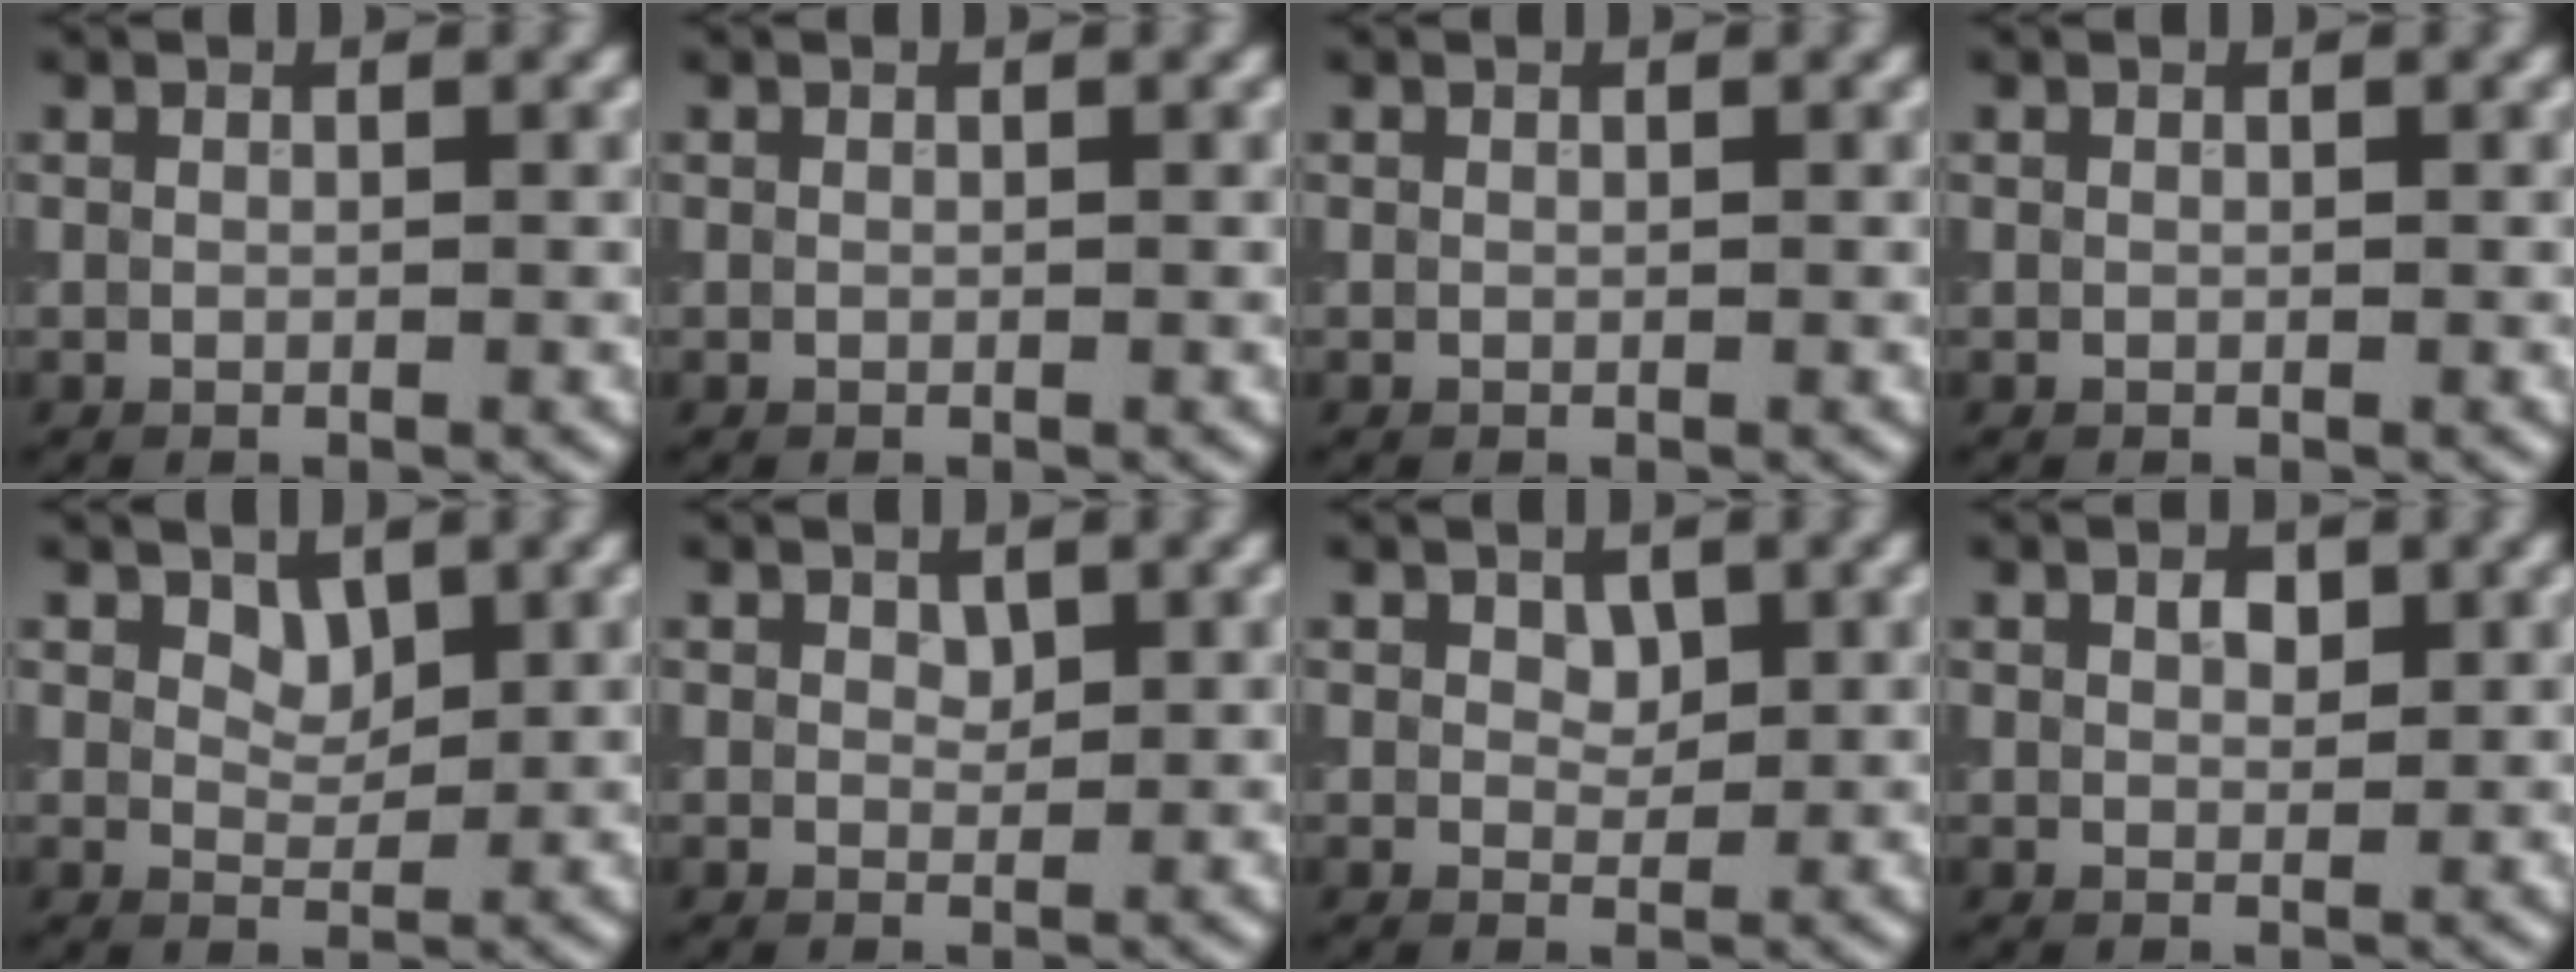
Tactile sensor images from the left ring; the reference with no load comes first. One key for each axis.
{"total": 0.0}
{"total": 0.0}
{"total": 0.0}
{"total": 1.7, "fx": 1.1, "fy": 1.0, "fz": 0.8, "tx": -0.014, "ty": -0.006, "tz": 0.017}
{"total": 0.8, "fx": 0.5, "fy": 0.5, "fz": 0.4, "tx": -0.006, "ty": -0.004, "tz": 0.008}
{"total": 1.3, "fx": 0.6, "fy": 0.9, "fz": 0.7, "tx": -0.009, "ty": -0.004, "tz": 0.011}
{"total": 1.5, "fx": 0.7, "fy": 0.9, "fz": 1.0, "tx": -0.015, "ty": 0.001, "tz": 0.013}